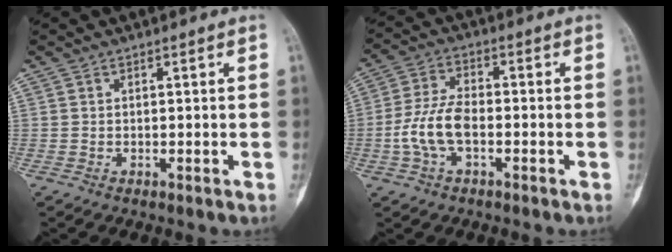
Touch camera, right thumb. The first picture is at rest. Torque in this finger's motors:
{"motor_torque": [1.37, 1.22, 0.70, -0.58, 0.33]}